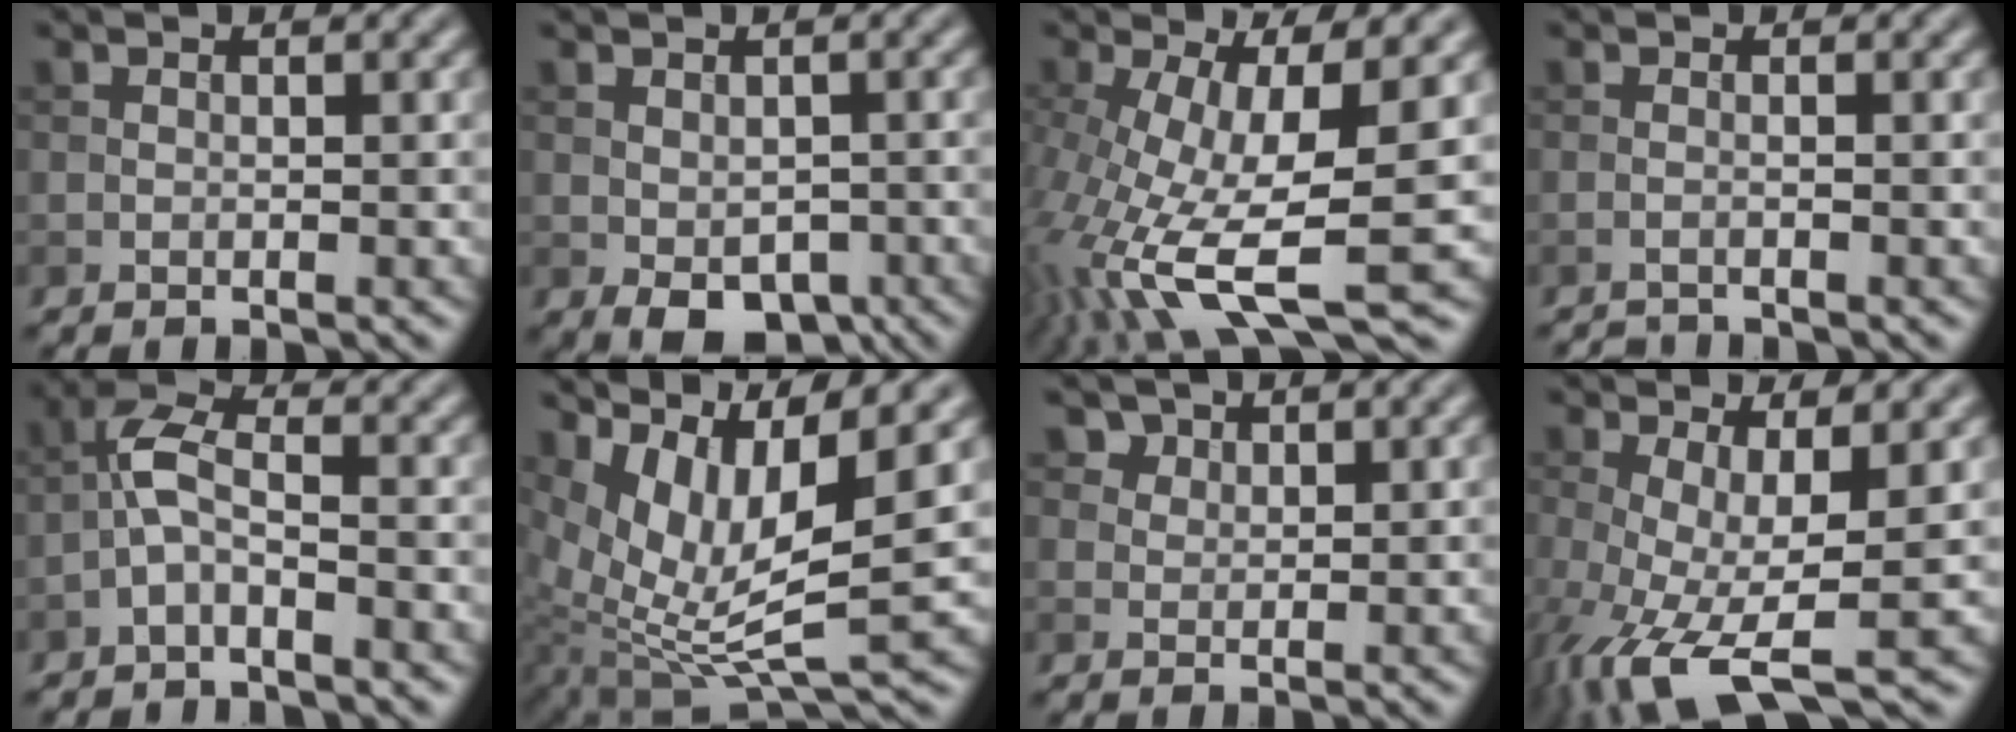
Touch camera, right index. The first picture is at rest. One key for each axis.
{"total": 4.6, "fx": -1.9, "fy": 2.7, "fz": 3.1, "tx": -0.042, "ty": -0.012, "tz": -0.029}
{"total": 12.9, "fx": -3.6, "fy": 4.4, "fz": 11.6, "tx": -0.238, "ty": -0.025, "tz": -0.054}
{"total": 1.3, "fx": -1.0, "fy": 0.3, "fz": 0.8, "tx": -0.003, "ty": -0.009, "tz": -0.028}
{"total": 3.3, "fx": -1.4, "fy": 1.2, "fz": 2.7, "tx": -0.060, "ty": 0.013, "tz": -0.040}
{"total": 9.0, "fx": 3.8, "fy": 3.1, "fz": 7.5, "tx": -0.156, "ty": -0.009, "tz": 0.080}
{"total": 2.9, "fx": 2.1, "fy": 1.8, "fz": 0.9, "tx": -0.027, "ty": -0.014, "tz": 0.048}
{"total": 8.3, "fx": -2.3, "fy": 2.6, "fz": 7.5, "tx": -0.149, "ty": -0.014, "tz": -0.041}